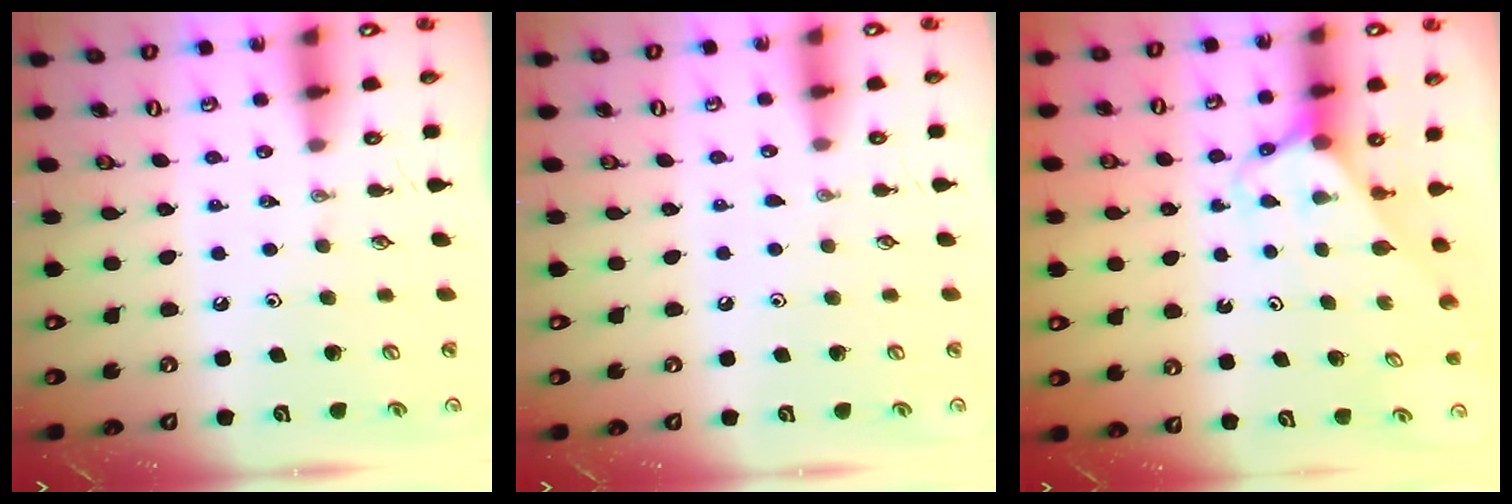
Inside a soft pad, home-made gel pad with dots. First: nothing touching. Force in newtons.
{"total": 2.8, "press": 2.8, "slide": 0.3}
{"total": 3.0, "press": 3.0, "slide": 0.2}